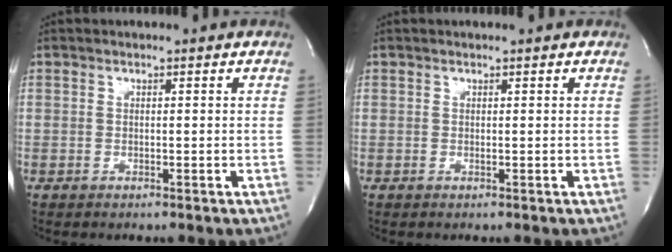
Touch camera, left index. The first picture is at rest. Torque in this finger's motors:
{"motor_torque": [0.22, 0.00, -0.02, -0.01]}